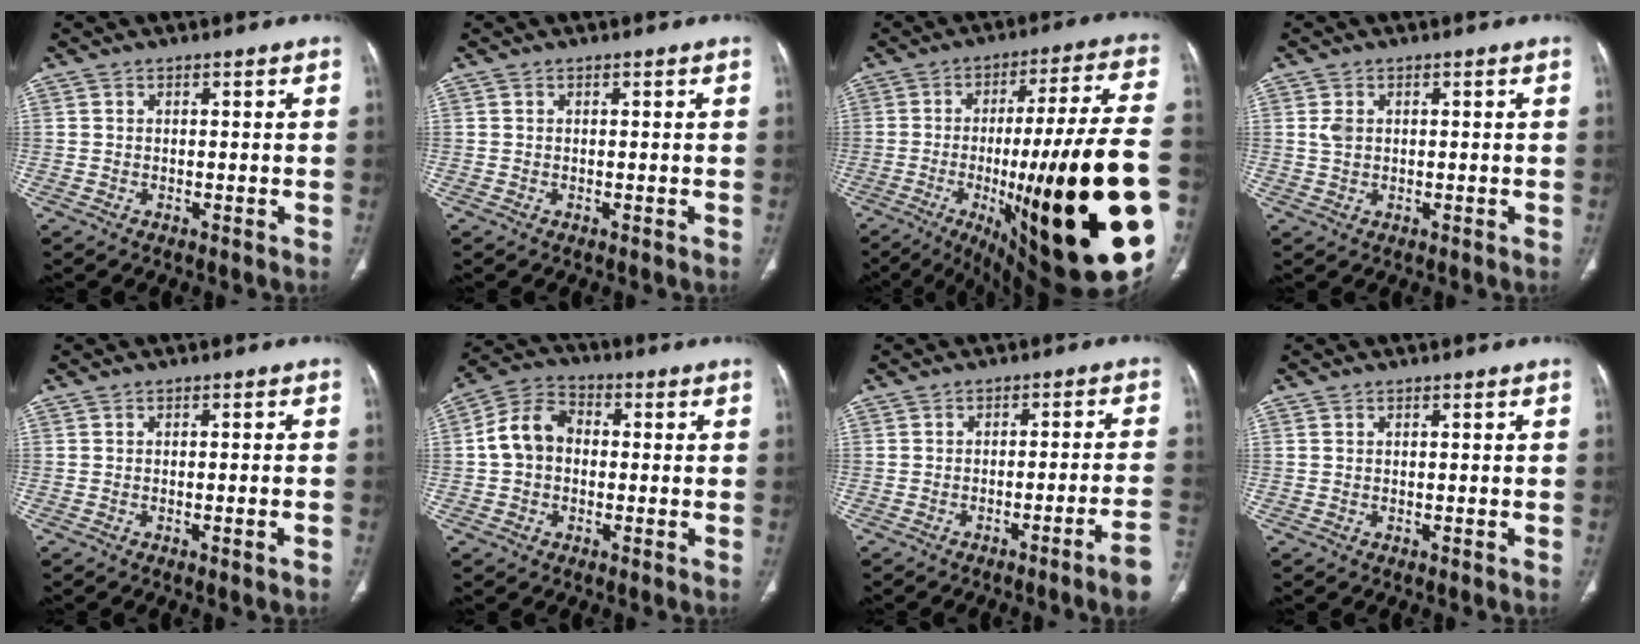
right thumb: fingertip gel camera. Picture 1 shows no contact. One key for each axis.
{"total": 0.0}
{"total": 36.9, "fx": -8.6, "fy": 7.9, "fz": 35.1, "tx": -0.448, "ty": 0.008, "tz": -0.119}
{"total": 2.2, "fx": 0.5, "fy": 1.6, "fz": 1.5, "tx": -0.030, "ty": 0.000, "tz": 0.013}
{"total": 1.9, "fx": -0.8, "fy": 0.2, "fz": 1.6, "tx": -0.034, "ty": 0.006, "tz": -0.010}
{"total": 8.8, "fx": -0.1, "fy": 6.9, "fz": 5.6, "tx": -0.093, "ty": 0.029, "tz": -0.015}
{"total": 7.3, "fx": -3.7, "fy": -1.1, "fz": 6.2, "tx": -0.088, "ty": 0.024, "tz": -0.053}
{"total": 0.0}